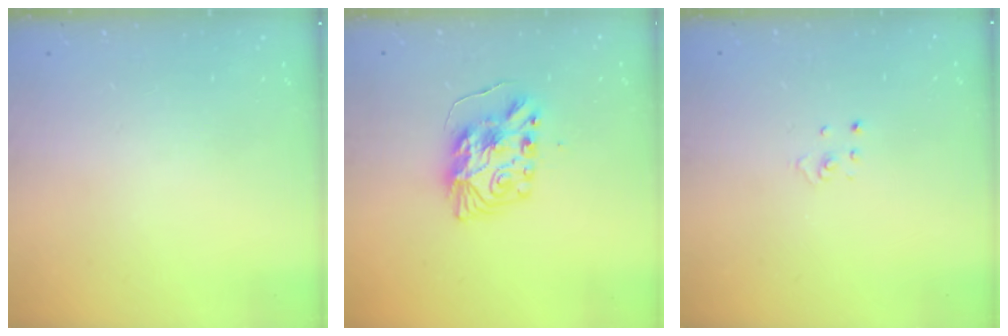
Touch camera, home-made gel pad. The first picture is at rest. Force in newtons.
{"total": 9.5, "press": 9.5, "slide": 0.4}
{"total": 1.1, "press": 1.1, "slide": 0.1}